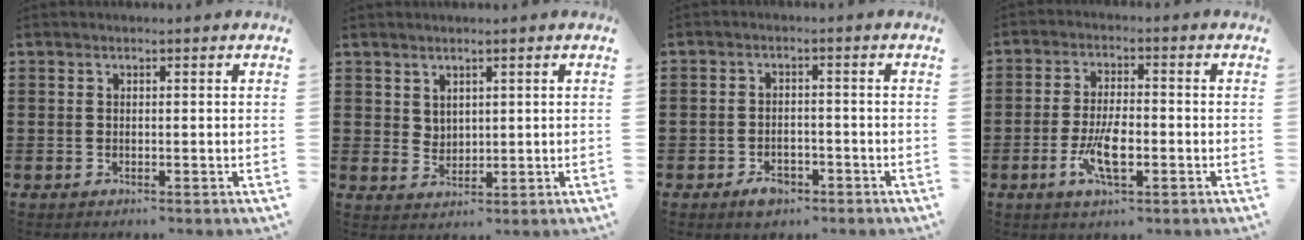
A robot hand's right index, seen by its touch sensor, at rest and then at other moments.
{"total": 2.6, "force": [2.0, 1.6, 0.3], "torque": [-0.010, 0.005, 0.039]}
{"total": 2.8, "force": [-1.9, 1.6, 1.3], "torque": [-0.023, 0.003, -0.038]}
{"total": 6.7, "force": [-2.3, 2.3, 5.9], "torque": [-0.129, -0.009, -0.046]}